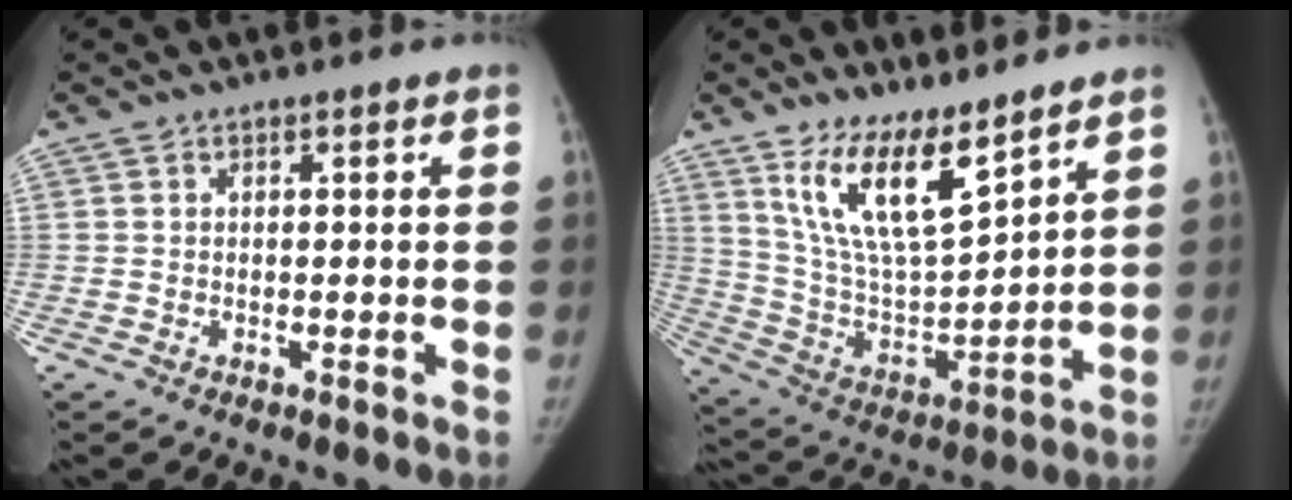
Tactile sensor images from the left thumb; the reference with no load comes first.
{"total": 15.0, "force": [10.1, 4.8, 10.0], "torque": [-0.158, -0.066, 0.206]}